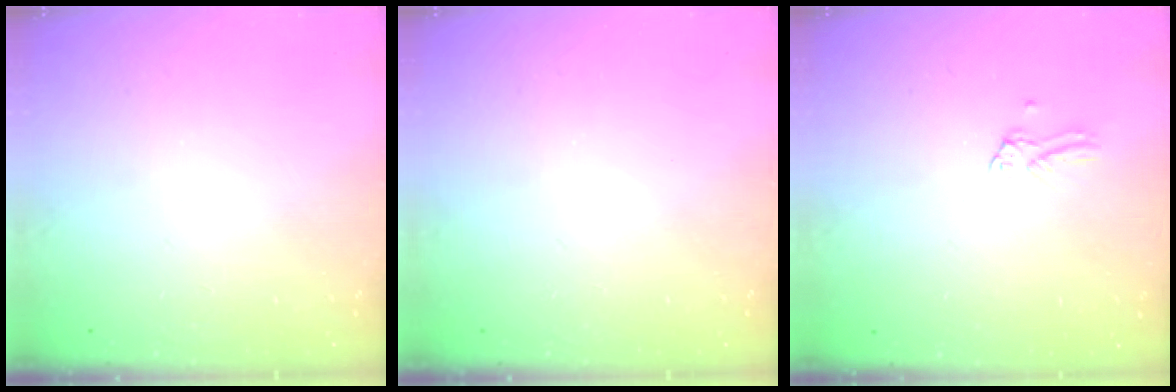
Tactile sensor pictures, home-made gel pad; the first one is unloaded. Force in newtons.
{"total": 0.0}
{"total": 0.0}